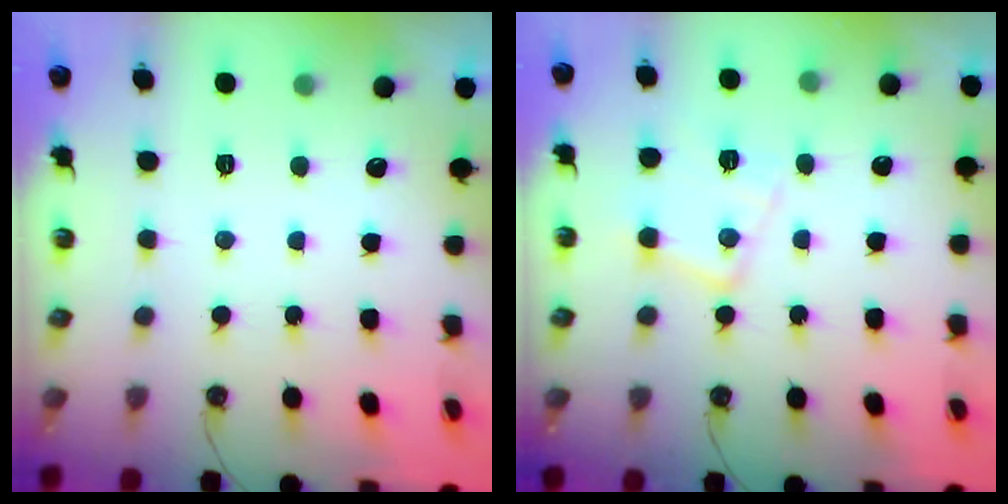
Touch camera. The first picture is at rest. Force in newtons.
{"total": 12.8, "press": 12.8, "slide": 0.8}